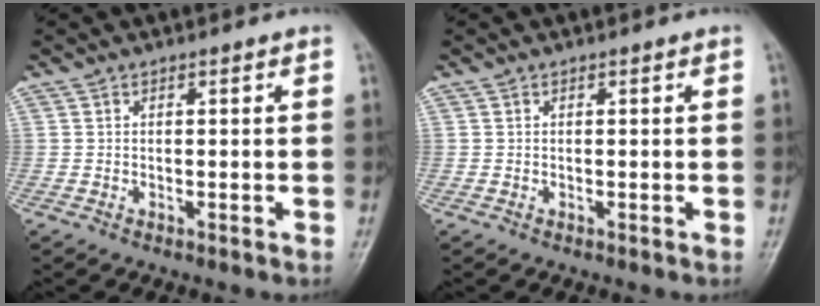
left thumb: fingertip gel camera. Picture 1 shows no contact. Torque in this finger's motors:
{"motor_torque": [0.00, 0.01, -0.01, 0.00, 0.00]}